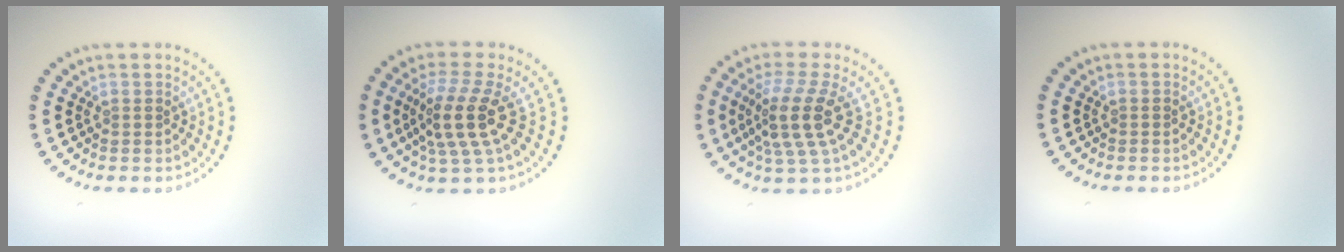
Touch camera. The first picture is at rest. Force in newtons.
{"total": 4.2, "press": 3.5, "slide": 2.4}
{"total": 4.4, "press": 3.2, "slide": 3.0}
{"total": 0.0}